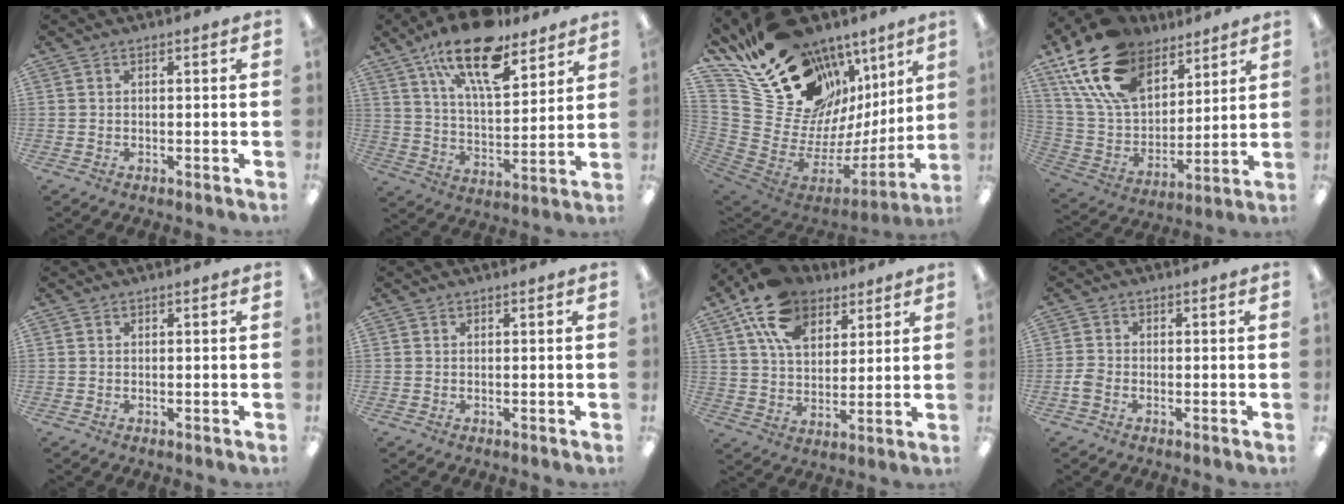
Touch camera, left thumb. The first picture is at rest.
{"total": 19.2, "force": [13.3, 7.4, 11.7], "torque": [-0.198, -0.069, 0.225]}
{"total": 24.3, "force": [16.3, 14.6, 10.5], "torque": [-0.175, -0.131, 0.346]}
{"total": 20.9, "force": [13.6, 11.9, 10.4], "torque": [-0.221, -0.060, 0.254]}
{"total": 0.0}
{"total": 0.0}
{"total": 16.2, "force": [10.0, 10.0, 7.9], "torque": [-0.147, -0.036, 0.187]}
{"total": 2.5, "force": [-1.1, 1.9, 1.3], "torque": [-0.021, 0.006, -0.019]}